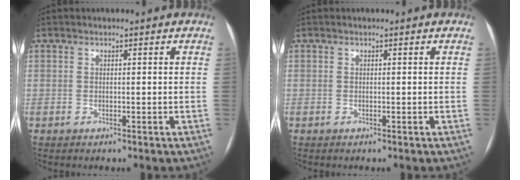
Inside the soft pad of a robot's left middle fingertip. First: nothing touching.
{"total": 0.0}